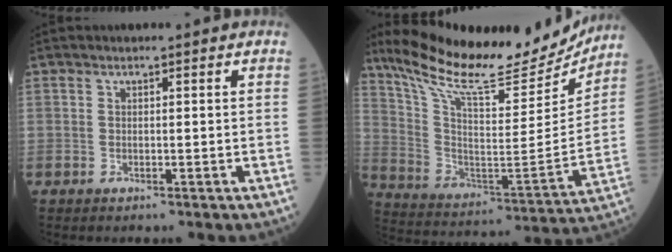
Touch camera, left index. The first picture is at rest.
{"total": 25.4, "force": [22.2, 4.2, 11.6], "torque": [-0.207, -0.044, 0.335]}